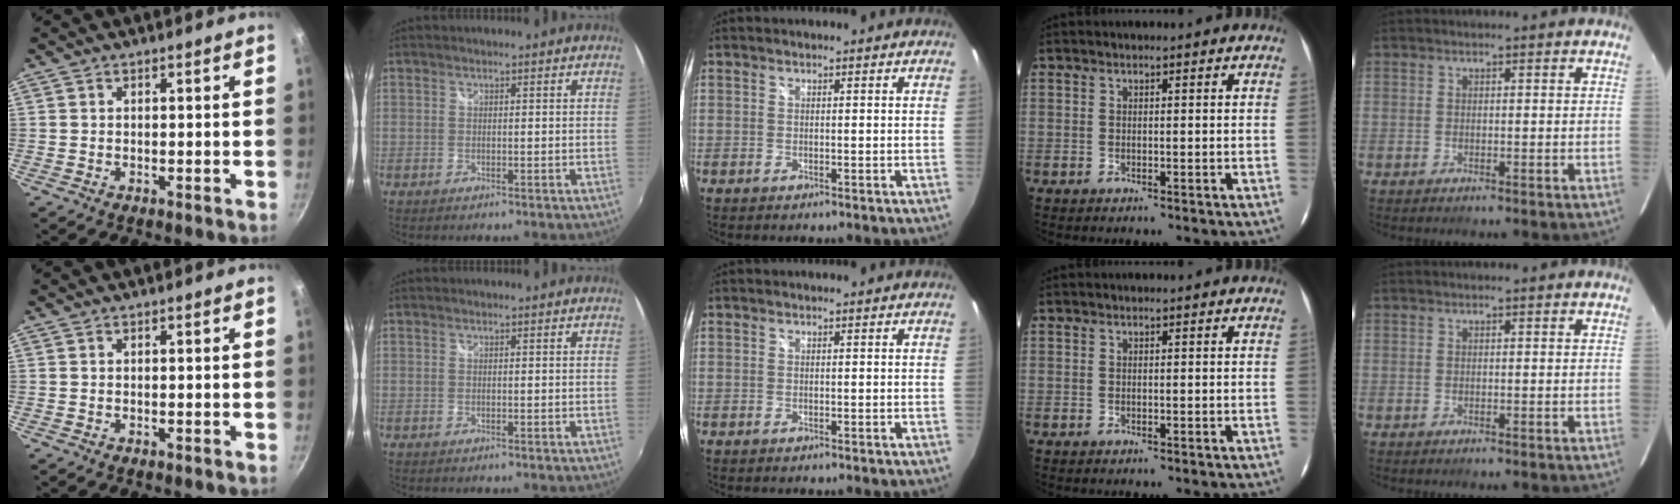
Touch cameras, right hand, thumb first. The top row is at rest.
{}